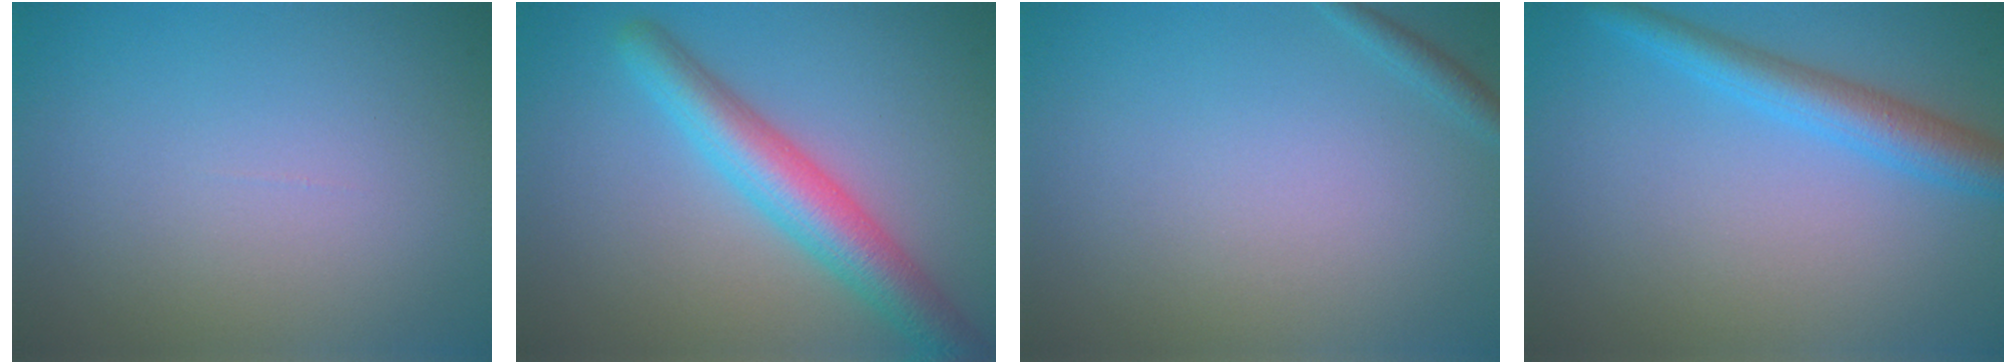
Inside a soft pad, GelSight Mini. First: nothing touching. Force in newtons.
{"total": 6.1, "press": 6.1, "slide": 0.3}
{"total": 0.9, "press": 0.9, "slide": 0.1}
{"total": 3.8, "press": 3.8, "slide": 0.1}